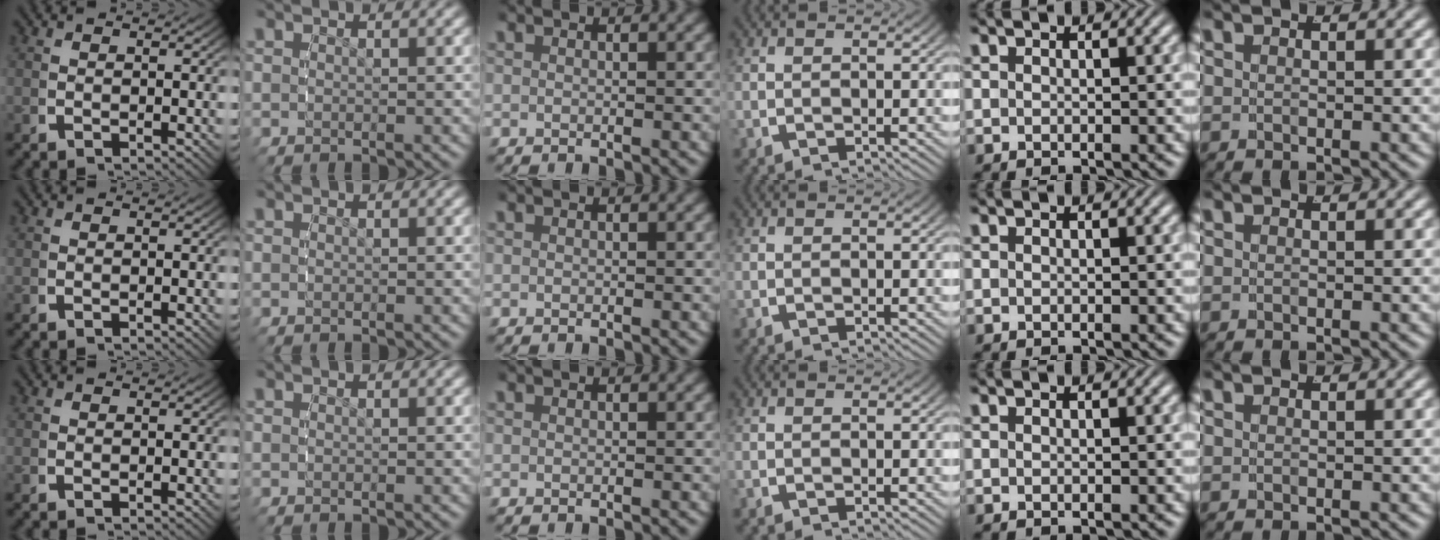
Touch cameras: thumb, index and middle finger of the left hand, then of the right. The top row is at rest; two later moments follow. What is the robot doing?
{"motion": "reach", "object": "jewelry box"}